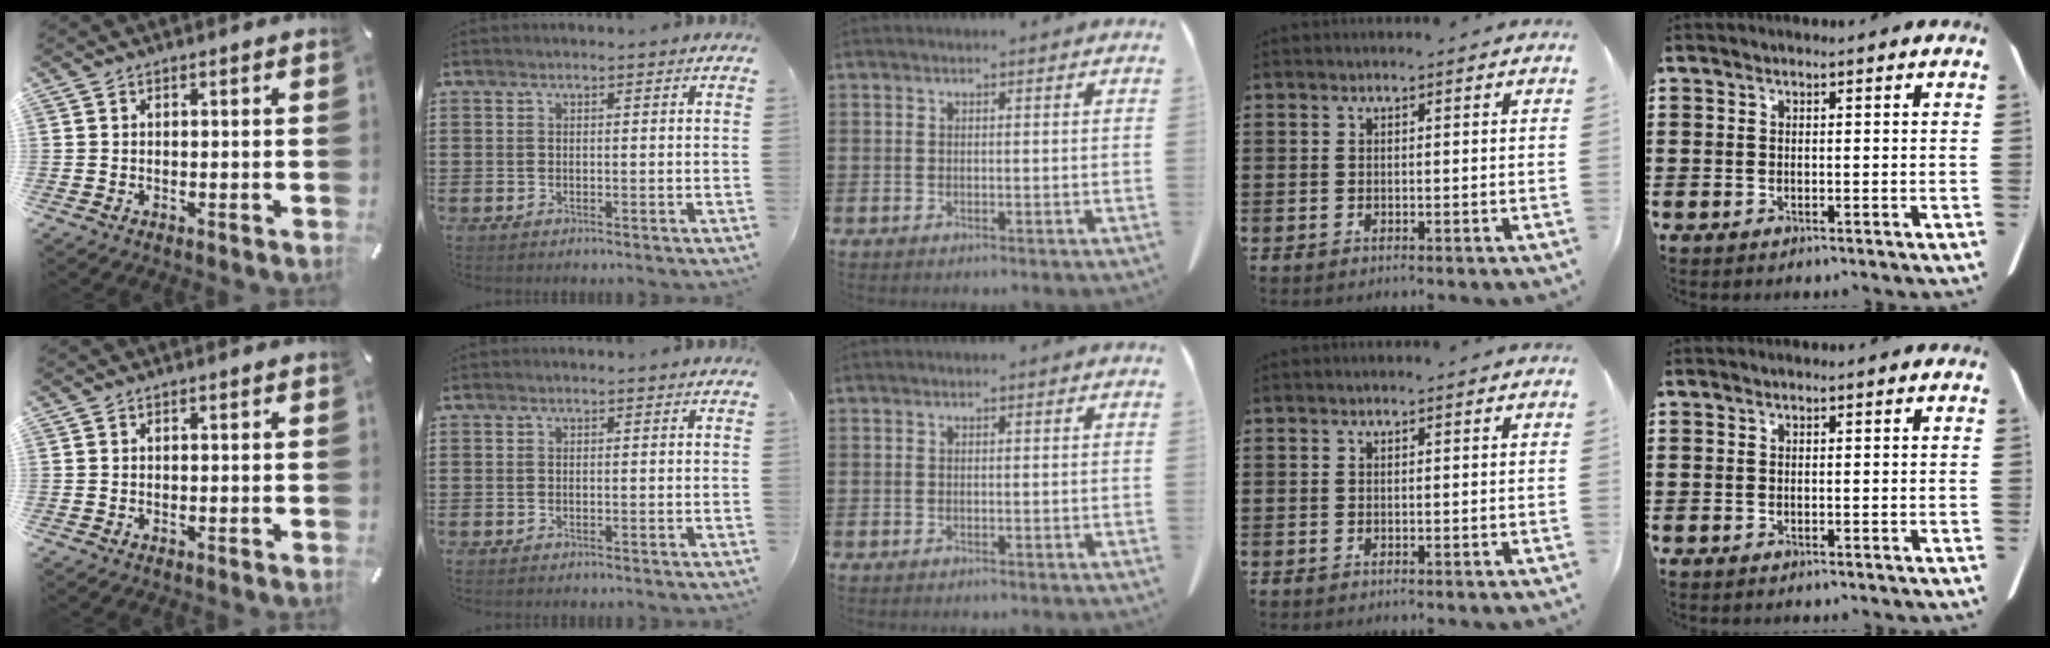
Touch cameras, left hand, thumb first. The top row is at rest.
{}